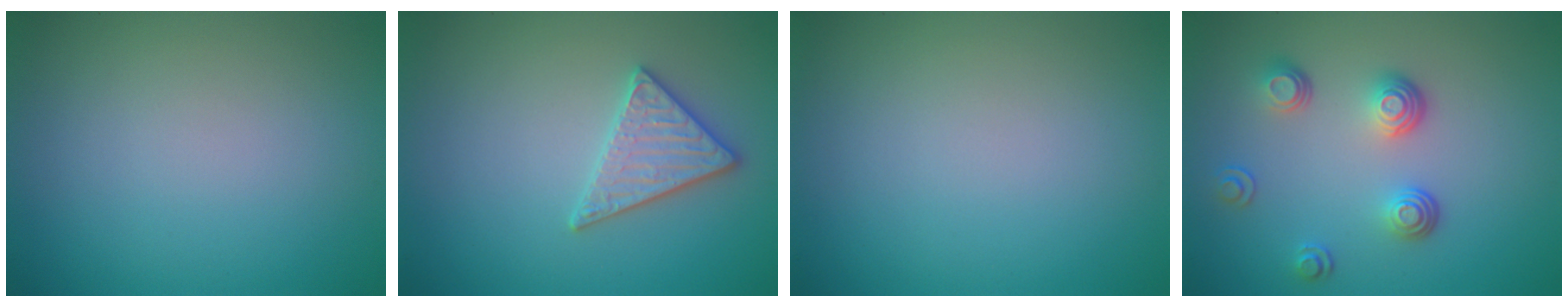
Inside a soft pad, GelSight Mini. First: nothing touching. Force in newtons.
{"total": 2.8, "press": 2.7, "slide": 0.7}
{"total": 0.0}
{"total": 3.5, "press": 2.6, "slide": 2.4}